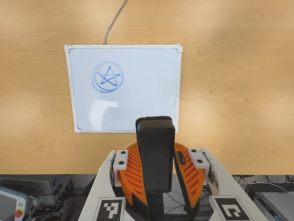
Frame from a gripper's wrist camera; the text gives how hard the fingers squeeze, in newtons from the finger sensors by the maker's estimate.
{"total": 10.5, "left": 9.3, "right": 11.7}